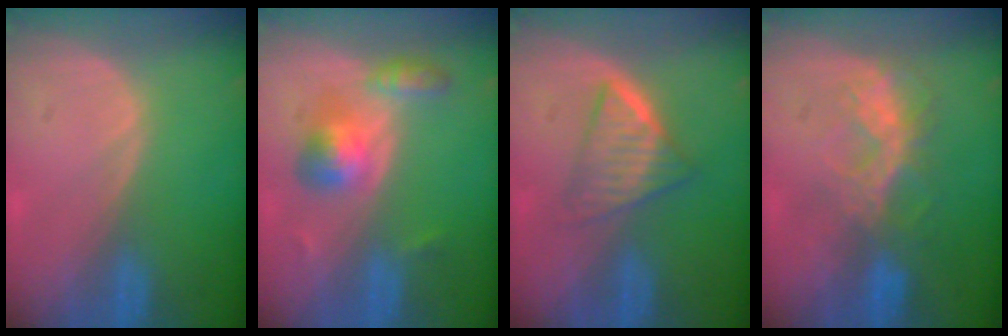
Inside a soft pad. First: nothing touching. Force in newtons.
{"total": 5.5, "press": 5.3, "slide": 1.5}
{"total": 6.4, "press": 5.4, "slide": 3.4}
{"total": 6.3, "press": 6.2, "slide": 1.2}